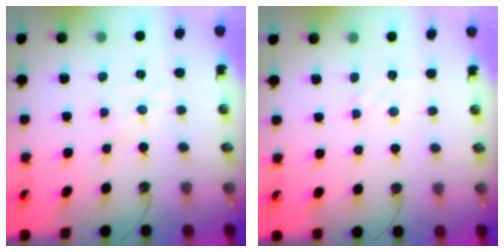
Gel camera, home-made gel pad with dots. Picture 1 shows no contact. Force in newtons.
{"total": 4.3, "press": 4.2, "slide": 0.5}